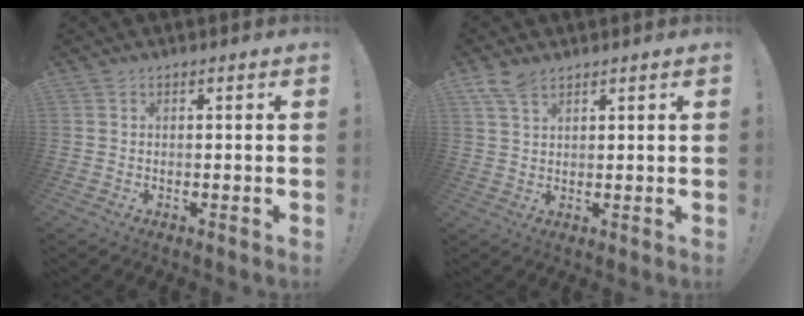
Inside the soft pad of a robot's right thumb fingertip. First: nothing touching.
{"total": 5.2, "force": [3.7, 2.3, 2.8], "torque": [-0.049, -0.017, 0.070]}